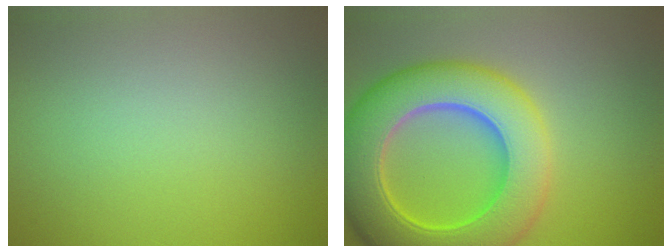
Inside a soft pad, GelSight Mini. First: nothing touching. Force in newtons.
{"total": 11.7, "press": 11.7, "slide": 0.2}